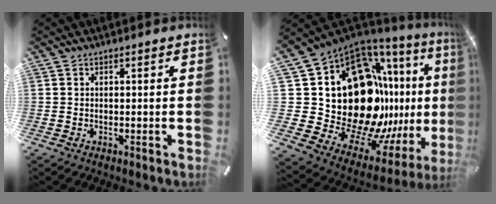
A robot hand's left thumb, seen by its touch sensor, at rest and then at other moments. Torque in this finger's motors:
{"motor_torque": [2.52, 2.49, 2.77, 0.00, 0.57]}